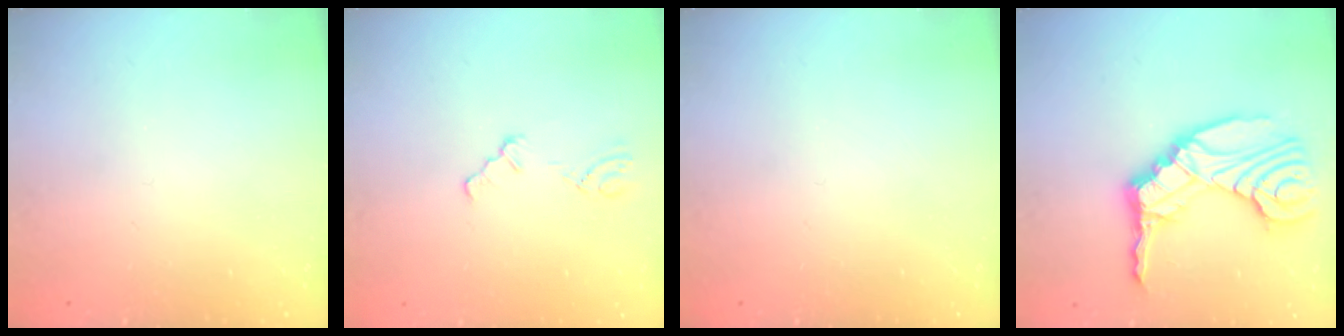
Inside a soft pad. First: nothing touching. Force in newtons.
{"total": 1.8, "press": 1.8, "slide": 0.3}
{"total": 0.0}
{"total": 18.4, "press": 18.1, "slide": 3.3}